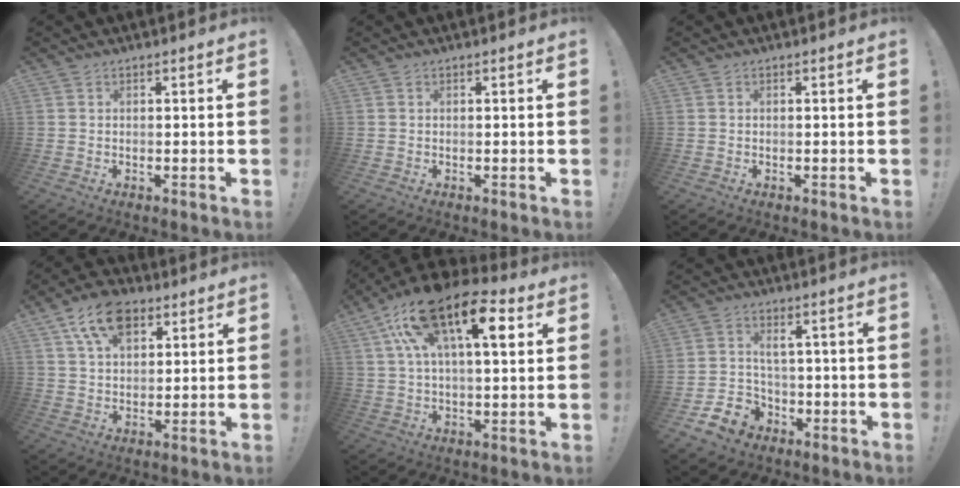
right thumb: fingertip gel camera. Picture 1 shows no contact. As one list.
[{"total": 0.0}, {"total": 0.0}, {"total": 12.6, "force": [6.8, 7.8, 7.1], "torque": [-0.113, -0.022, 0.128]}, {"total": 18.8, "force": [8.2, 7.9, 15.0], "torque": [-0.242, -0.031, 0.132]}, {"total": 7.8, "force": [-2.0, 6.8, 3.2], "torque": [-0.062, 0.004, -0.029]}]